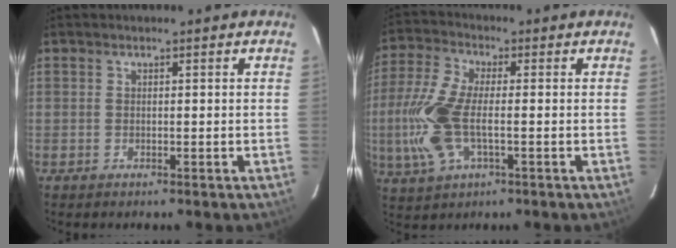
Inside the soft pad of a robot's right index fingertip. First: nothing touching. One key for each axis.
{"total": 12.6, "fx": -2.0, "fy": 5.5, "fz": 11.2, "tx": -0.256, "ty": -0.001, "tz": -0.042}